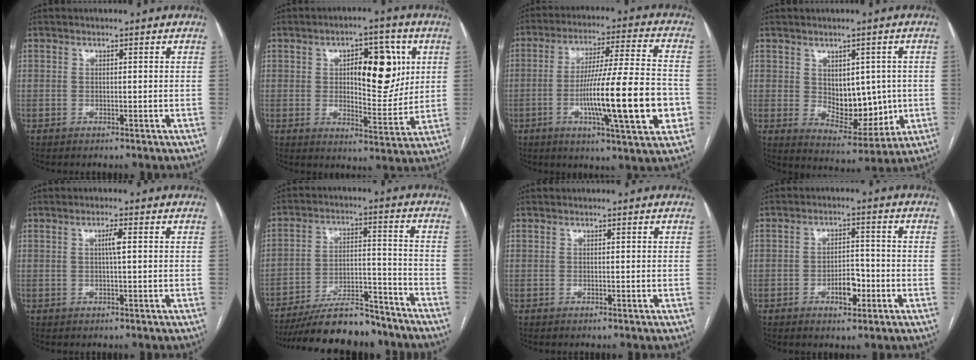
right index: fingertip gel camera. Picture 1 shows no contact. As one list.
[{"total": 11.7, "force": [3.2, 4.6, 10.3], "torque": [-0.140, 0.014, 0.052]}, {"total": 18.5, "force": [-4.4, 1.1, 17.9], "torque": [-0.274, -0.002, -0.066]}, {"total": 9.3, "force": [0.4, 5.4, 7.5], "torque": [-0.103, -0.002, 0.027]}, {"total": 2.0, "force": [0.4, -0.1, 2.0], "torque": [-0.037, 0.001, 0.005]}, {"total": 16.1, "force": [-14.2, 3.4, 6.8], "torque": [-0.117, 0.016, -0.230]}, {"total": 0.0}, {"total": 4.7, "force": [-1.9, 2.3, 3.7], "torque": [-0.054, 0.006, -0.026]}]